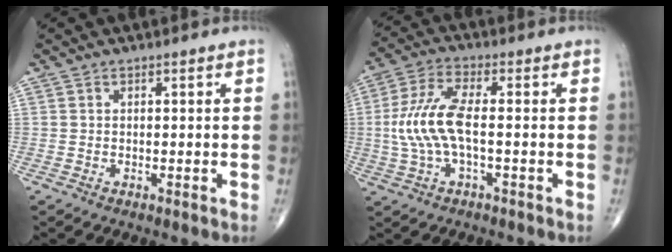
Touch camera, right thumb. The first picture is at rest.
{"total": 10.2, "force": [-0.7, 3.6, 9.5], "torque": [-0.225, 0.021, -0.015]}